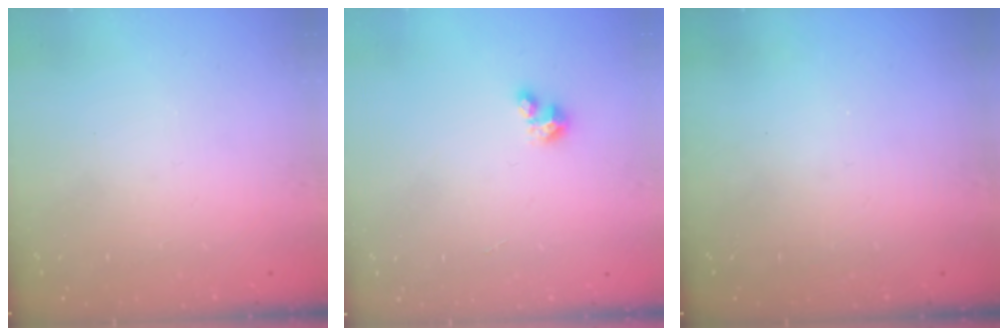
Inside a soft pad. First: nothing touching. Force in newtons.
{"total": 3.5, "press": 3.4, "slide": 0.3}
{"total": 0.0}